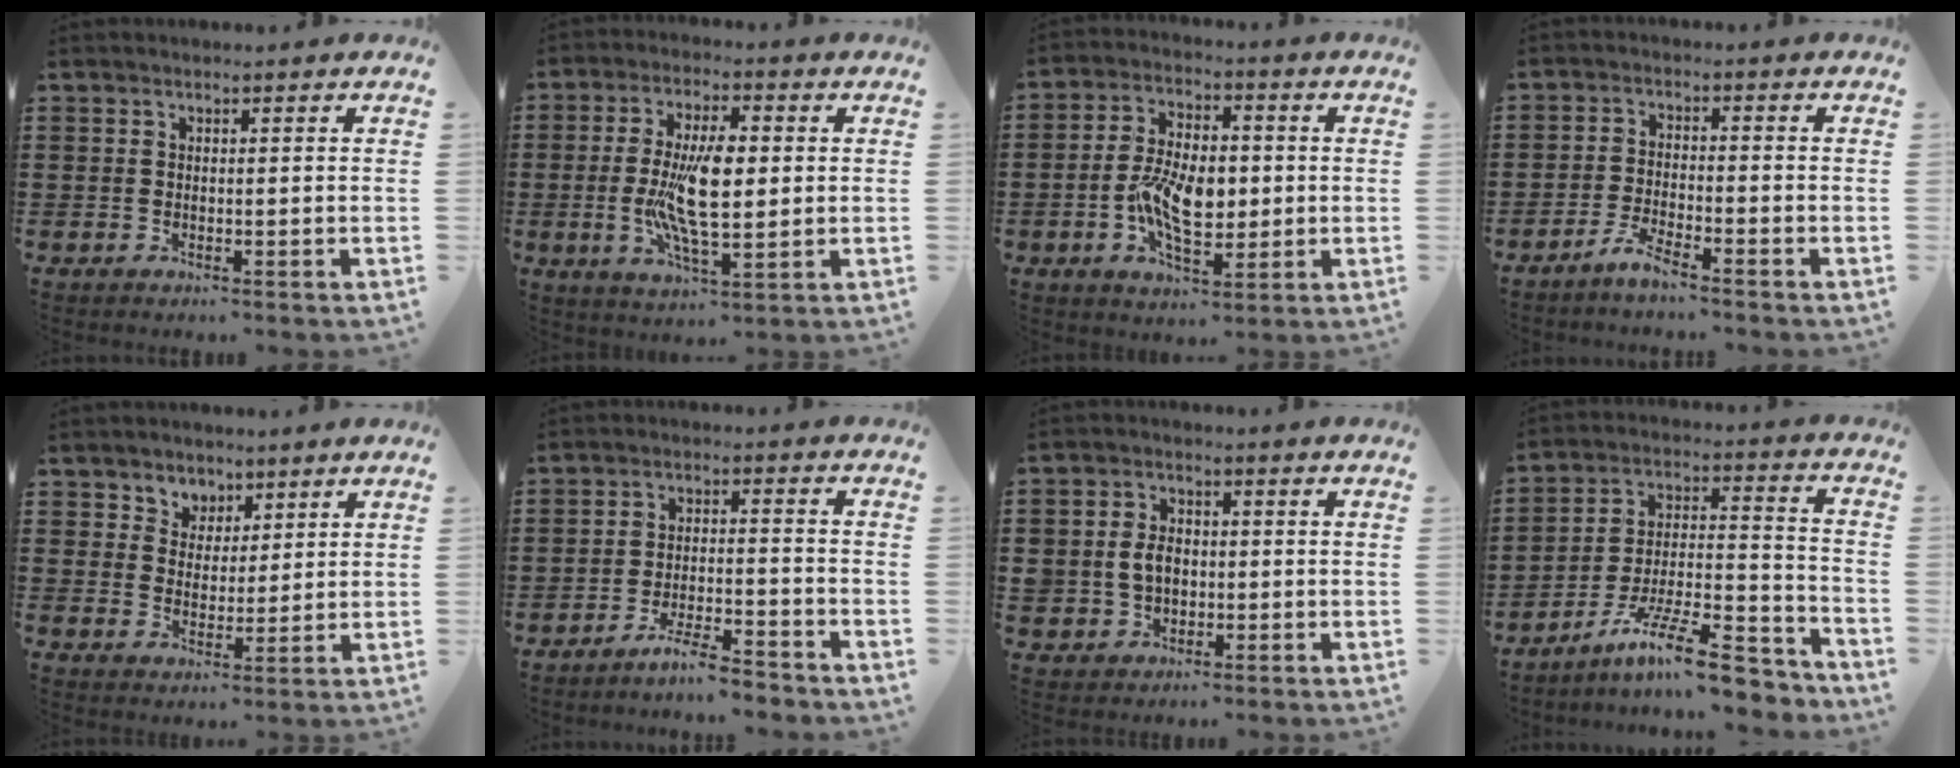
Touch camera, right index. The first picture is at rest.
{"total": 10.8, "force": [0.0, 4.0, 10.0], "torque": [-0.214, -0.004, -0.005]}
{"total": 9.5, "force": [-1.2, 5.1, 7.9], "torque": [-0.149, 0.001, -0.028]}
{"total": 3.2, "force": [-2.9, -0.3, 1.3], "torque": [-0.037, -0.003, -0.061]}
{"total": 3.9, "force": [3.0, 2.6, -0.4], "torque": [-0.012, 0.004, 0.054]}
{"total": 5.2, "force": [-4.7, 0.0, 2.1], "torque": [-0.043, -0.006, -0.089]}
{"total": 4.0, "force": [-0.4, 3.4, 2.1], "torque": [-0.056, 0.006, -0.013]}
{"total": 13.6, "force": [-10.5, 1.9, 8.4], "torque": [-0.124, 0.033, -0.188]}